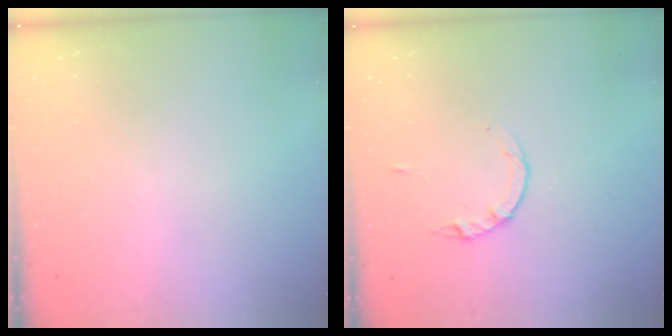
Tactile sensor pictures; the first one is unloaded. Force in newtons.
{"total": 2.8, "press": 2.8, "slide": 0.4}